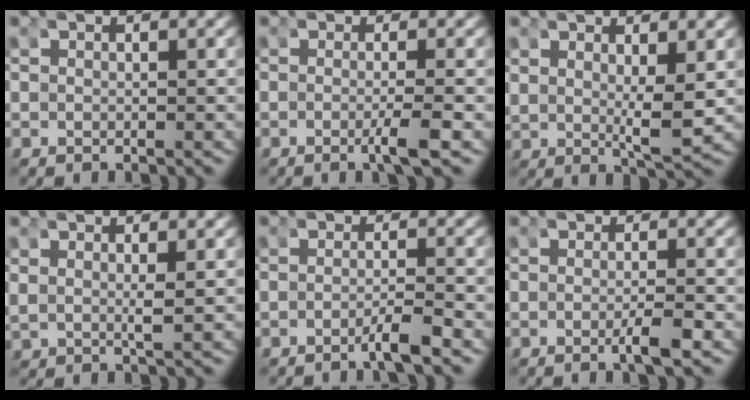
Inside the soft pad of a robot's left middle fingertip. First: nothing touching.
{"total": 2.2, "force": [-1.0, -0.2, 2.0], "torque": [-0.037, -0.007, -0.018]}
{"total": 2.7, "force": [1.1, 0.3, 2.5], "torque": [-0.050, -0.021, 0.031]}
{"total": 1.4, "force": [0.8, 0.2, 1.1], "torque": [-0.032, -0.012, 0.027]}
{"total": 2.1, "force": [-1.5, -0.2, 1.4], "torque": [-0.026, -0.005, -0.028]}
{"total": 2.0, "force": [-1.0, 0.1, 1.7], "torque": [-0.033, -0.004, -0.020]}